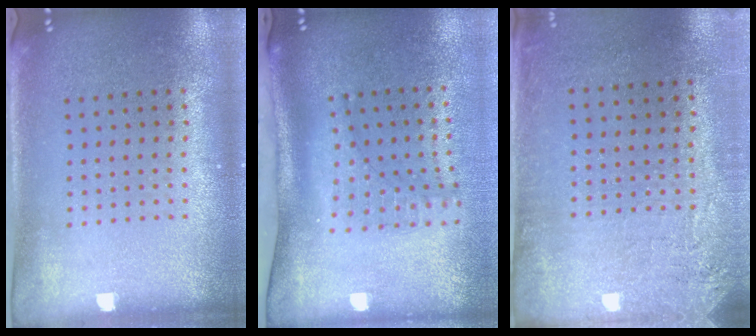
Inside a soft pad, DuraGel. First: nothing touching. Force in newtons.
{"total": 2.1, "press": 1.5, "slide": 1.5}
{"total": 2.7, "press": 2.3, "slide": 1.4}